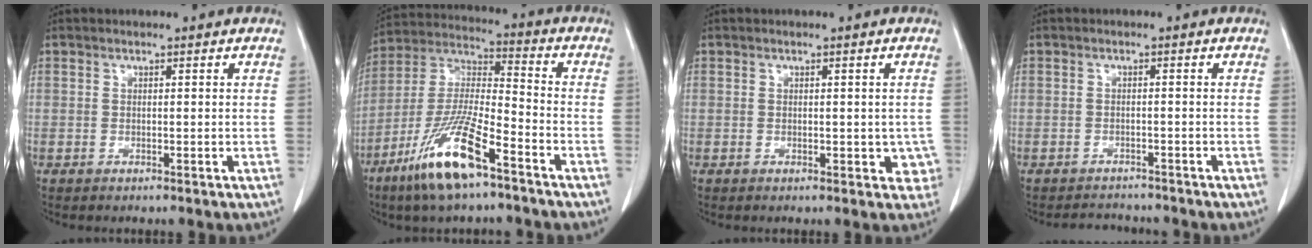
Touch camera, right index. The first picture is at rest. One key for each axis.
{"total": 14.8, "fx": -8.8, "fy": 2.1, "fz": 11.7, "tx": -0.245, "ty": -0.027, "tz": -0.165}
{"total": 3.4, "fx": -0.5, "fy": 2.3, "fz": 2.5, "tx": -0.007, "ty": 0.007, "tz": -0.002}
{"total": 2.6, "fx": -2.4, "fy": 0.8, "fz": 0.0, "tx": 0.000, "ty": -0.004, "tz": -0.036}